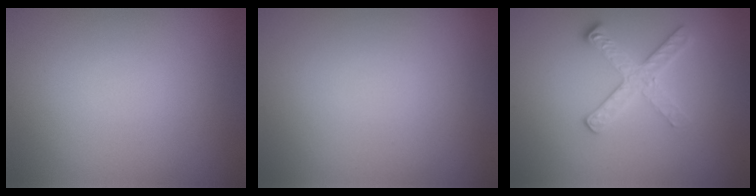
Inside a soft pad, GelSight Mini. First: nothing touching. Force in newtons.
{"total": 0.0}
{"total": 2.6, "press": 2.4, "slide": 0.9}